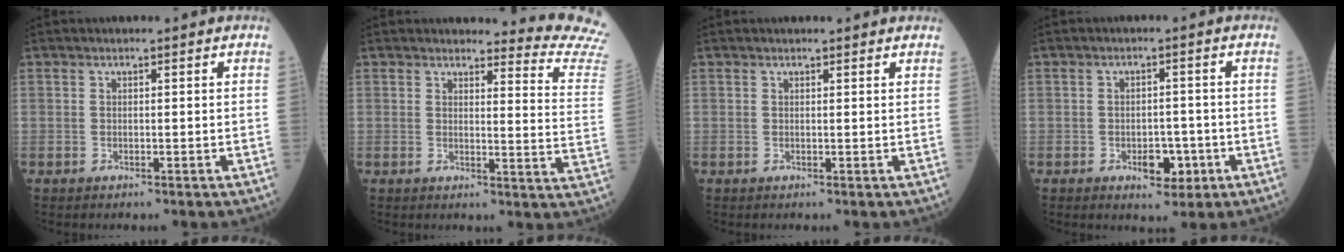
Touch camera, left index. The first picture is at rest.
{"total": 11.7, "force": [11.6, -1.4, -0.3], "torque": [0.012, -0.146, 0.100]}
{"total": 2.1, "force": [1.9, 0.7, 0.5], "torque": [-0.008, 0.013, 0.015]}
{"total": 4.3, "force": [-1.8, 2.4, 3.0], "torque": [-0.035, 0.005, -0.019]}